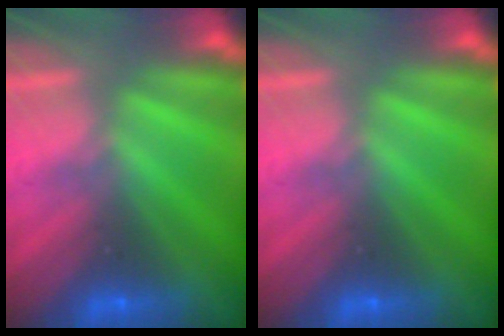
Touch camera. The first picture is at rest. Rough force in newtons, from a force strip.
{"total": 0.0}